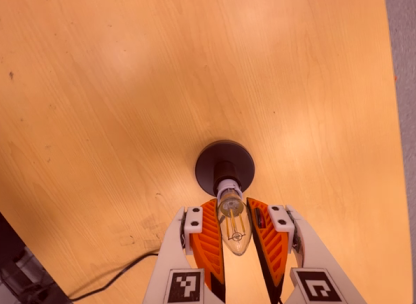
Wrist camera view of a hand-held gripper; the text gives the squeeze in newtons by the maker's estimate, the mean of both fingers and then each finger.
{"total": 13.6, "left": 12.6, "right": 14.6}